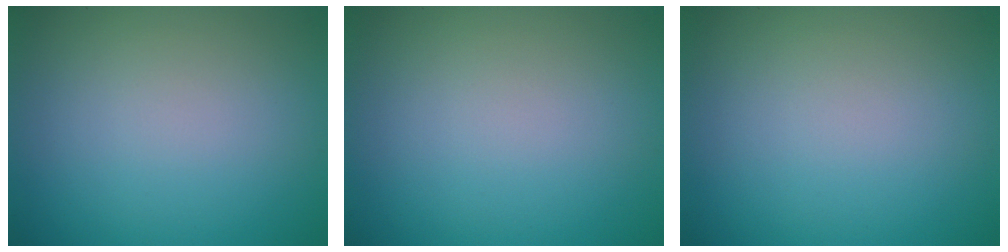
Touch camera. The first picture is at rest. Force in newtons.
{"total": 0.0}
{"total": 0.0}